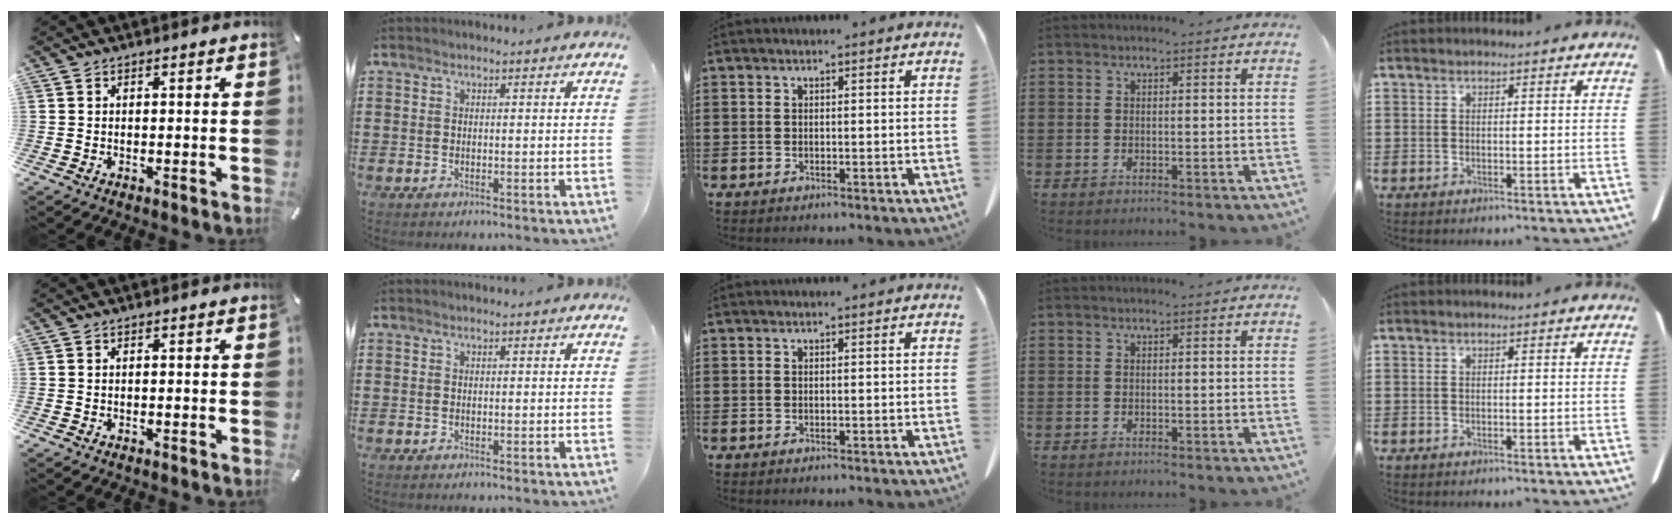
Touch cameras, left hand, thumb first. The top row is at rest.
{}